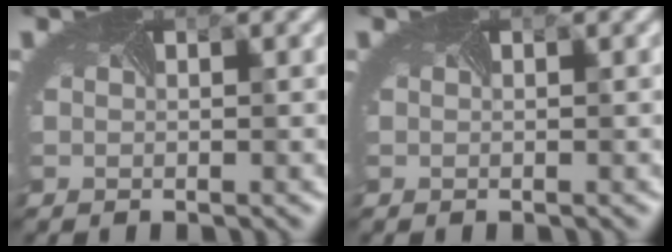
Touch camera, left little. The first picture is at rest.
{"total": 0.0}